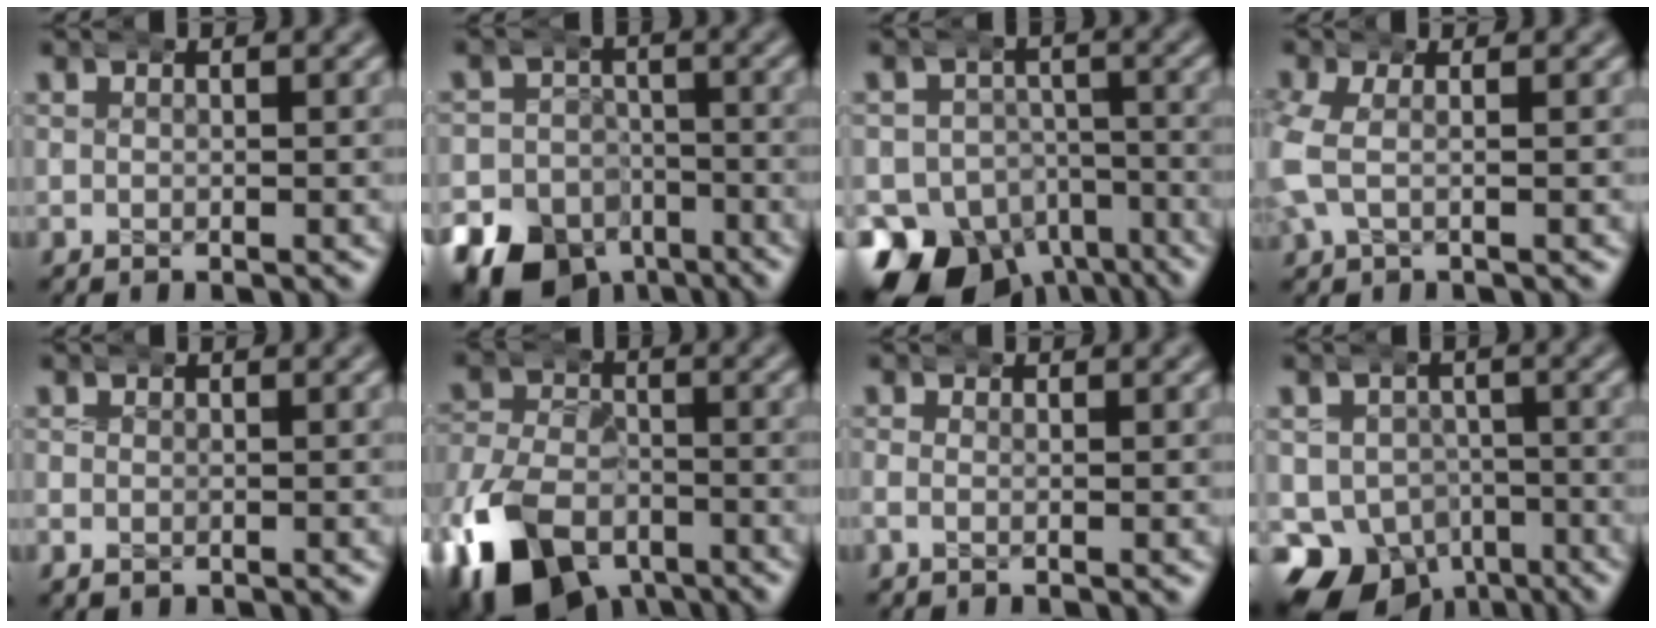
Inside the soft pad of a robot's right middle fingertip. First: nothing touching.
{"total": 13.6, "force": [-8.3, 9.9, 4.0], "torque": [-0.054, -0.053, -0.133]}
{"total": 16.1, "force": [-8.6, 11.7, 7.0], "torque": [-0.111, -0.071, -0.126]}
{"total": 2.2, "force": [0.1, 1.7, 1.4], "torque": [-0.055, 0.005, 0.002]}
{"total": 0.8, "force": [-0.2, 0.7, 0.5], "torque": [-0.008, -0.001, -0.002]}
{"total": 12.8, "force": [-7.4, 8.7, 5.7], "torque": [-0.097, -0.045, -0.108]}
{"total": 0.5, "force": [-0.4, 0.0, 0.4], "torque": [-0.008, 0.005, -0.009]}
{"total": 17.4, "force": [-7.5, 14.4, 6.2], "torque": [-0.120, -0.071, -0.113]}